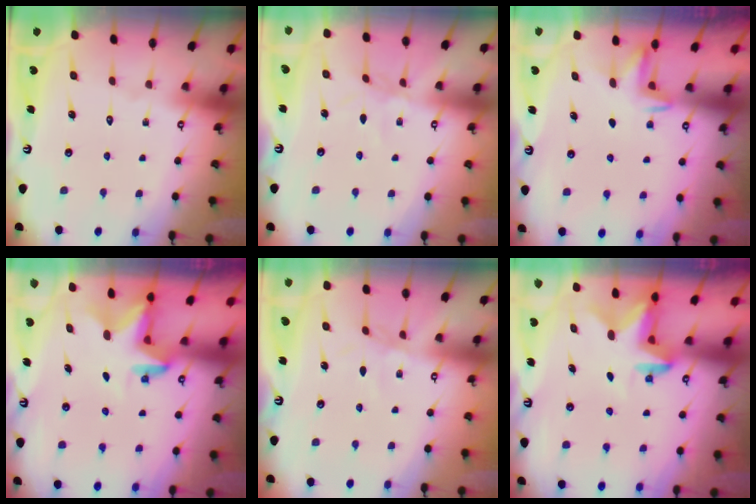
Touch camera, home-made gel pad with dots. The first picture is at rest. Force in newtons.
{"total": 2.7, "press": 2.6, "slide": 0.3}
{"total": 2.3, "press": 2.2, "slide": 0.4}
{"total": 2.8, "press": 2.8, "slide": 0.2}
{"total": 2.1, "press": 2.1, "slide": 0.5}
{"total": 2.9, "press": 2.8, "slide": 0.6}